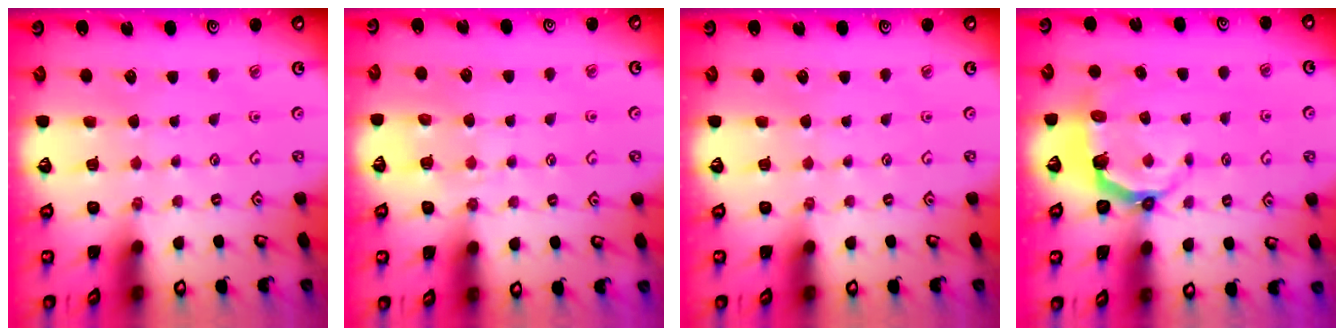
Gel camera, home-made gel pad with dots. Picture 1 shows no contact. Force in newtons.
{"total": 6.9, "press": 6.9, "slide": 0.7}
{"total": 0.0}
{"total": 4.6, "press": 3.0, "slide": 3.4}